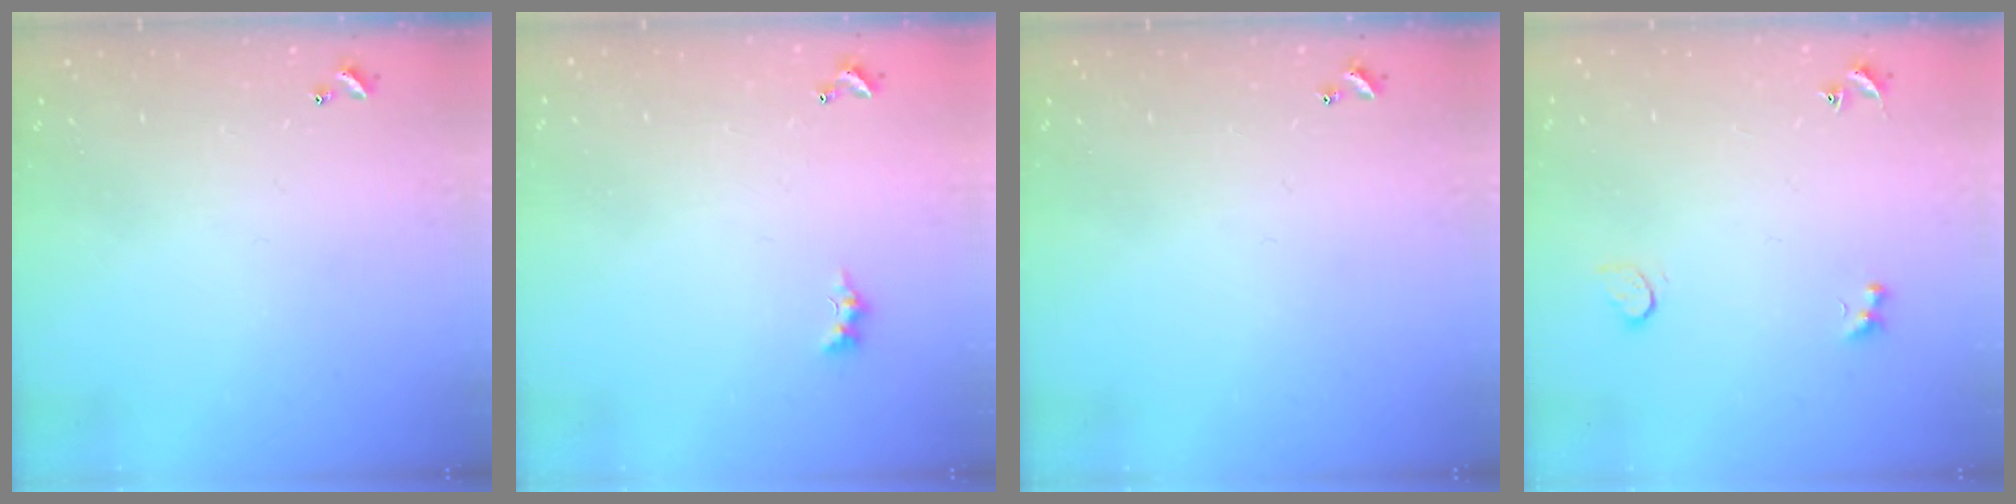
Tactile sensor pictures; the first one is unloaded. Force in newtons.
{"total": 0.0}
{"total": 0.0}
{"total": 3.1, "press": 2.9, "slide": 1.2}